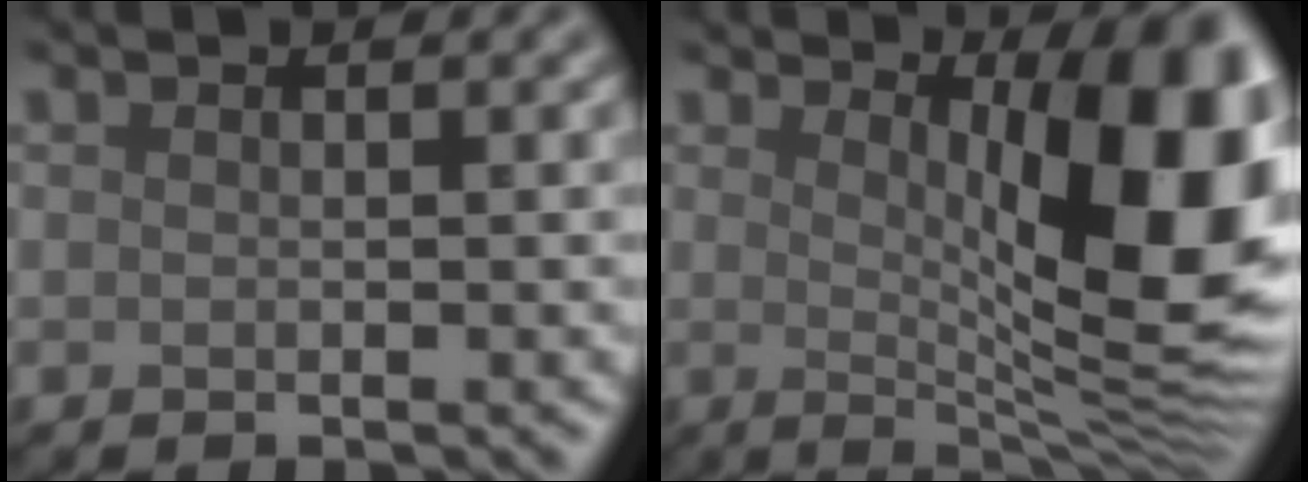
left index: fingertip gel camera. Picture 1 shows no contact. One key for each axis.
{"total": 13.0, "fx": 1.9, "fy": 3.9, "fz": 12.3, "tx": -0.128, "ty": -0.006, "tz": 0.032}